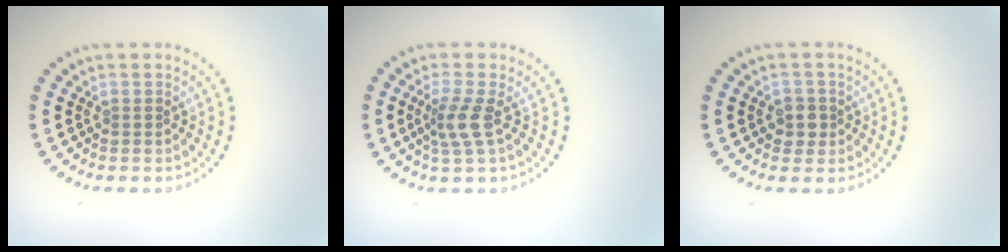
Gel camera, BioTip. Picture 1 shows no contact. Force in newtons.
{"total": 2.4, "press": 1.8, "slide": 1.6}
{"total": 1.8, "press": 1.6, "slide": 0.8}